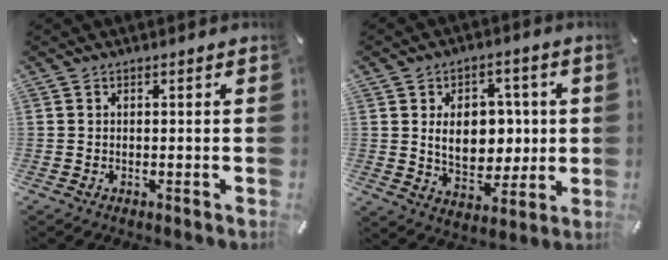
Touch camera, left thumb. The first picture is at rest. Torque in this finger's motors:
{"motor_torque": [0.08, 0.81, 1.08, -0.35, 0.27]}